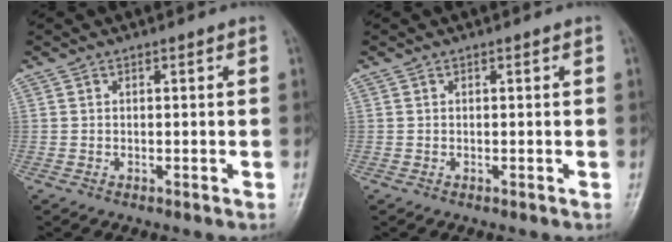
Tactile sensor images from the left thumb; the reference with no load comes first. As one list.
[{"total": 0.0}]